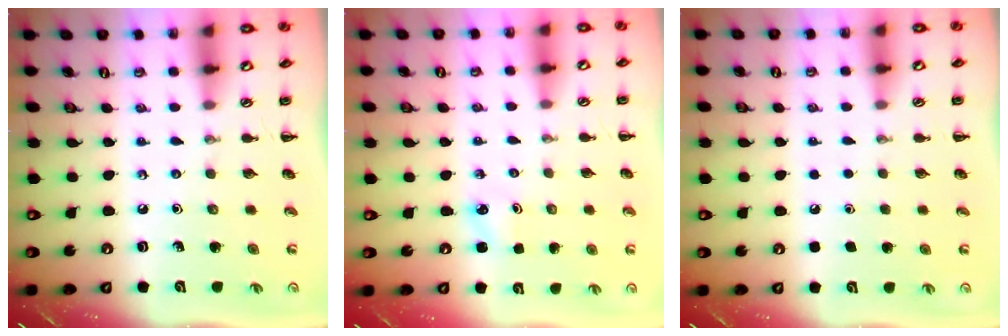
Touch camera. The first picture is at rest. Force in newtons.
{"total": 2.3, "press": 2.2, "slide": 0.7}
{"total": 1.8, "press": 1.8, "slide": 0.1}